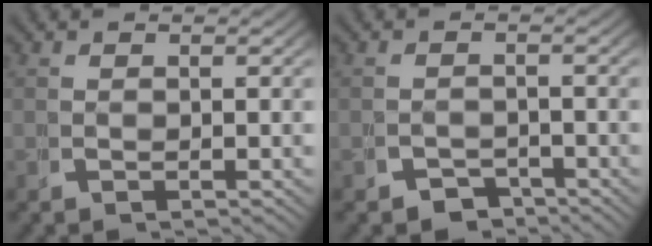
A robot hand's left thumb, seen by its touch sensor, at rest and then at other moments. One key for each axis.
{"total": 2.4, "fx": -2.2, "fy": 0.9, "fz": -0.1, "tx": 0.017, "ty": -0.012, "tz": -0.039}